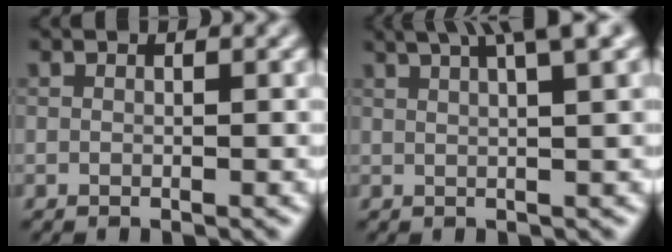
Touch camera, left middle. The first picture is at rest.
{"total": 7.6, "force": [4.6, 2.0, 5.8], "torque": [-0.052, 0.035, 0.038]}